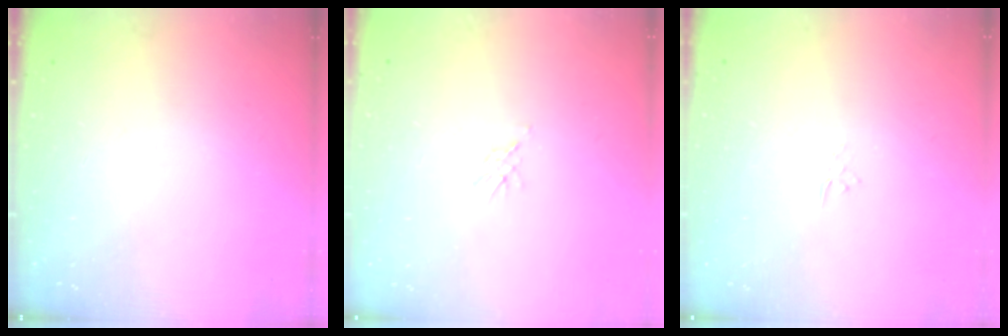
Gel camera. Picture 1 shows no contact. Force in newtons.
{"total": 1.4, "press": 1.4, "slide": 0.2}
{"total": 2.6, "press": 2.6, "slide": 0.3}